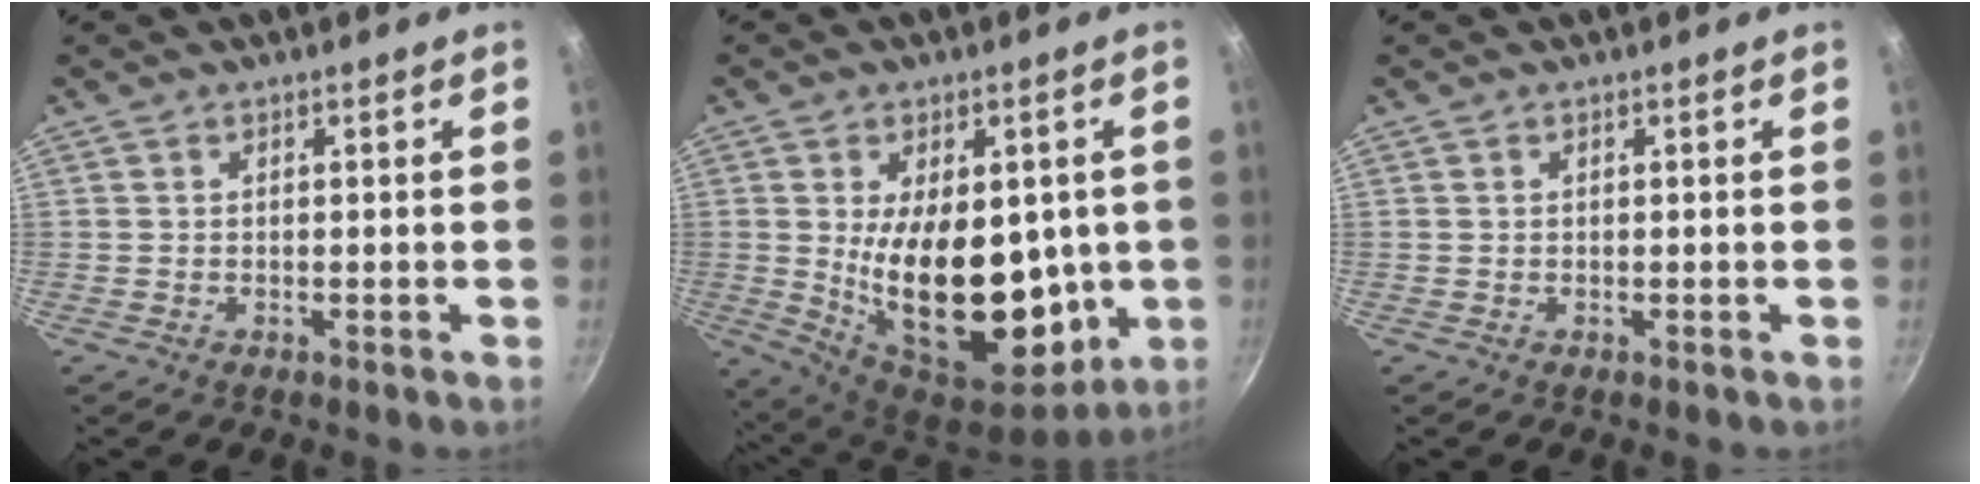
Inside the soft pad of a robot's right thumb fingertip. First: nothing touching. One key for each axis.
{"total": 22.3, "fx": -0.4, "fy": 12.8, "fz": 18.3, "tx": -0.256, "ty": -0.032, "tz": 0.014}
{"total": 0.0}